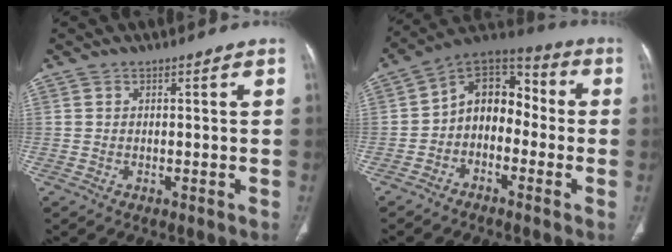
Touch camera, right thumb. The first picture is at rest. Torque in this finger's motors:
{"motor_torque": [0.42, -0.16, 0.70, -0.75, 0.15]}